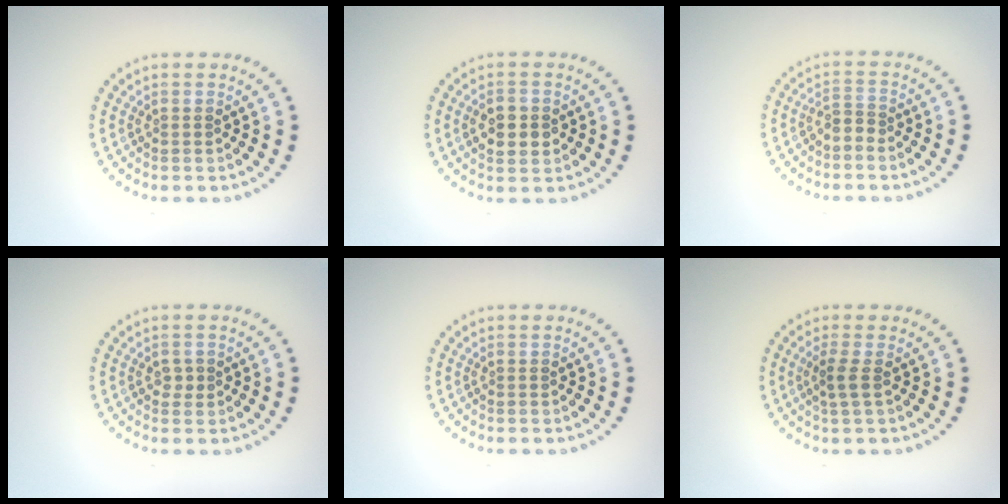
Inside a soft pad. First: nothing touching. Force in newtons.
{"total": 3.0, "press": 3.0, "slide": 0.1}
{"total": 1.7, "press": 1.2, "slide": 1.2}
{"total": 1.1, "press": 1.0, "slide": 0.3}
{"total": 0.0}
{"total": 1.5, "press": 1.3, "slide": 0.9}